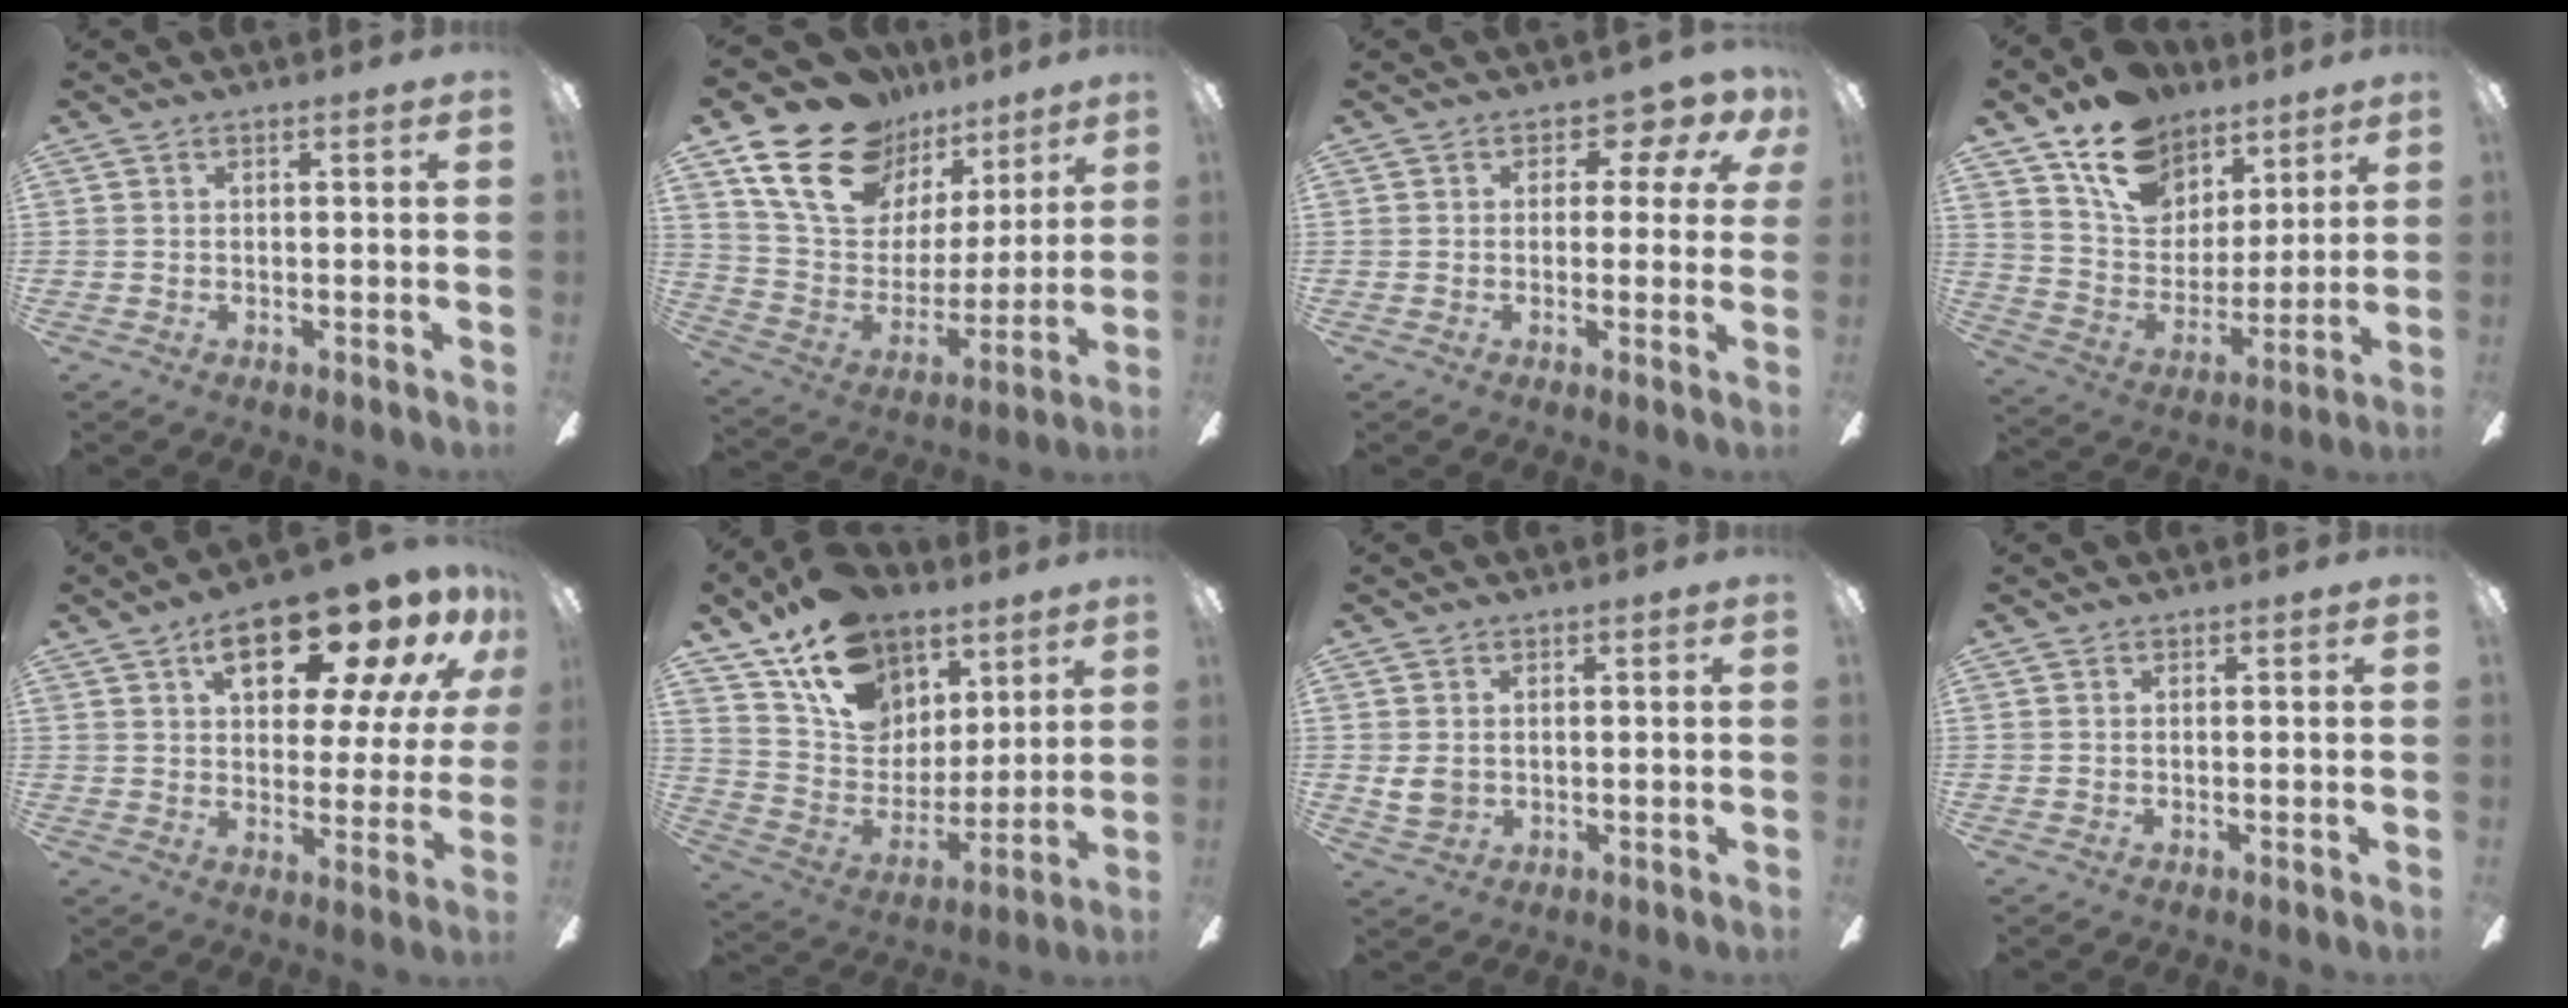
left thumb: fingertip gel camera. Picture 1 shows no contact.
{"total": 20.0, "force": [13.5, 12.2, 8.3], "torque": [-0.154, -0.077, 0.251]}
{"total": 5.5, "force": [2.2, 3.4, 3.7], "torque": [-0.039, -0.012, 0.032]}
{"total": 16.9, "force": [12.0, 10.1, 6.3], "torque": [-0.112, -0.072, 0.223]}
{"total": 19.9, "force": [12.0, 8.3, 13.5], "torque": [-0.185, -0.066, 0.191]}
{"total": 18.7, "force": [12.3, 11.9, 7.5], "torque": [-0.143, -0.069, 0.232]}
{"total": 4.0, "force": [0.8, 3.3, 2.1], "torque": [-0.039, 0.001, 0.015]}
{"total": 0.0}